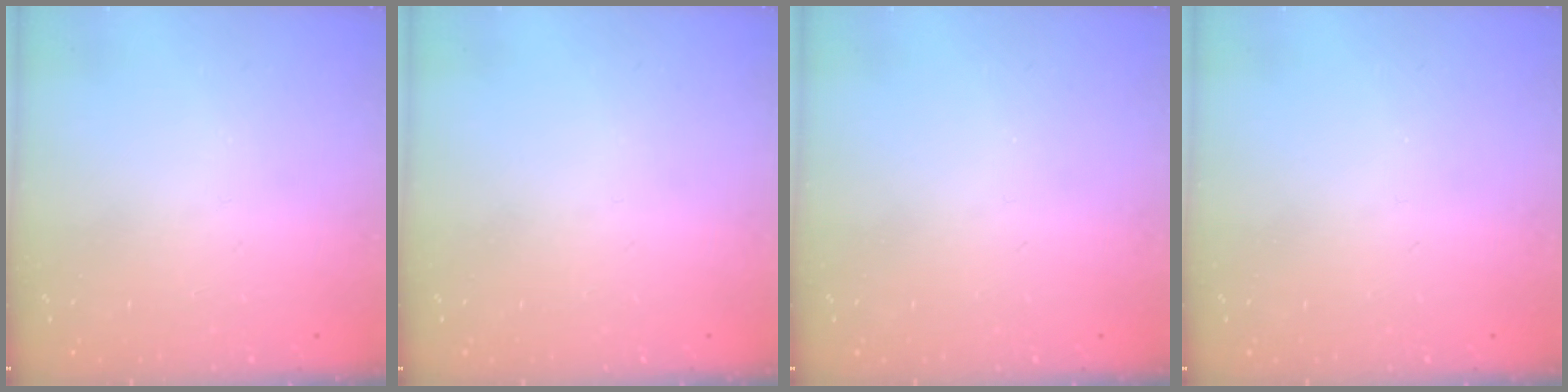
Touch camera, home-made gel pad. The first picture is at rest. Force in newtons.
{"total": 0.0}
{"total": 0.0}
{"total": 0.0}